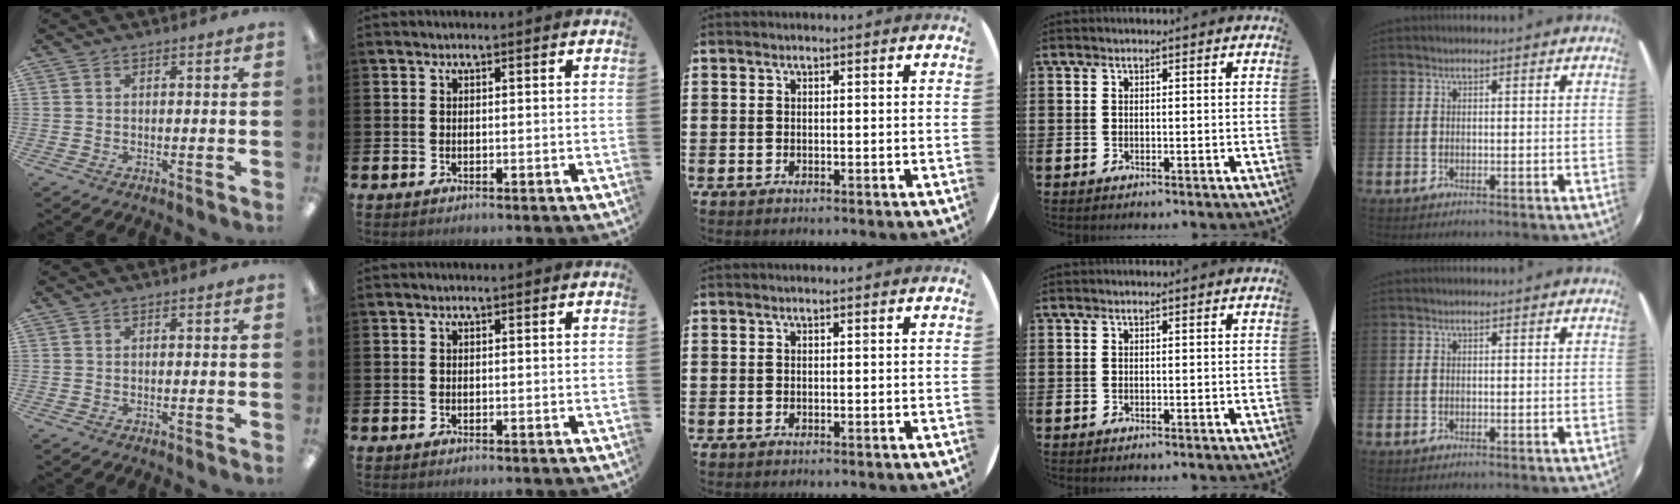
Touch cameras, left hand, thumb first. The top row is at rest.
{}